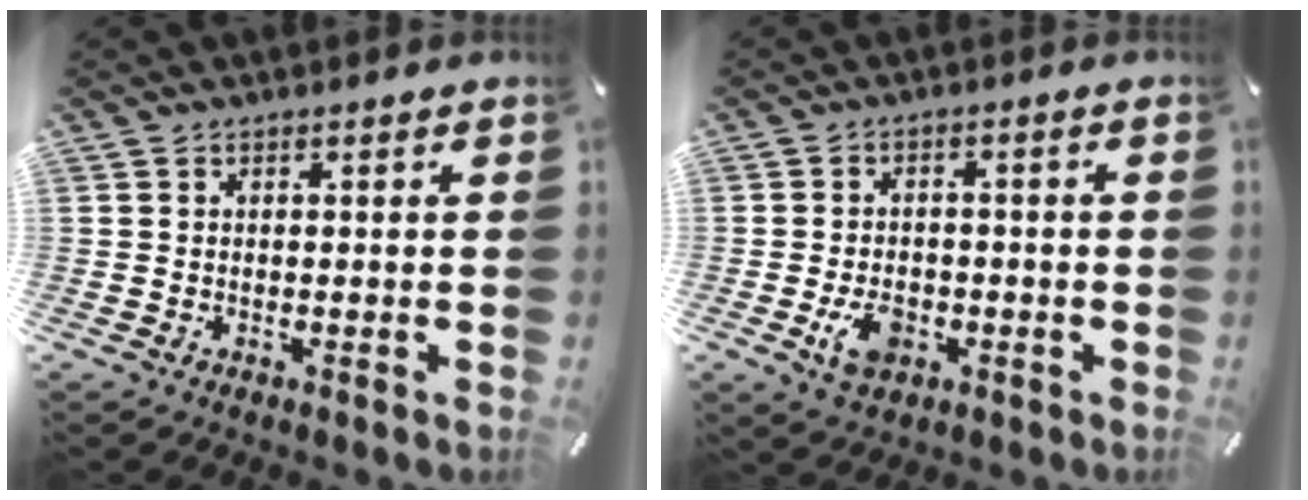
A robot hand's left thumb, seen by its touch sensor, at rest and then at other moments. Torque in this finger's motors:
{"motor_torque": [1.02, 1.39, 0.61, 0.23, 0.06]}